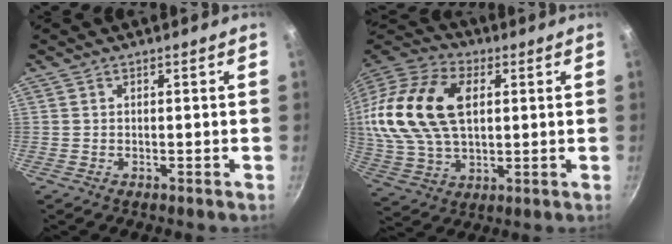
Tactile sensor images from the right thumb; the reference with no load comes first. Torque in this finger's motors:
{"motor_torque": [-0.37, 1.52, 1.14, -0.79, 0.46]}